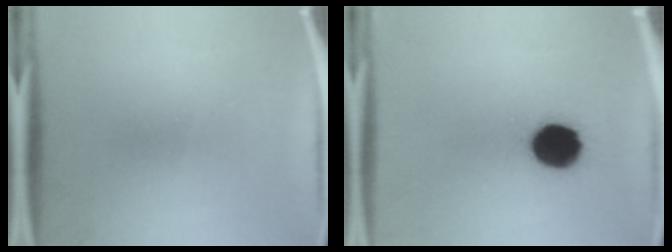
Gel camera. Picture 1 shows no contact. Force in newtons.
{"total": 12.6}